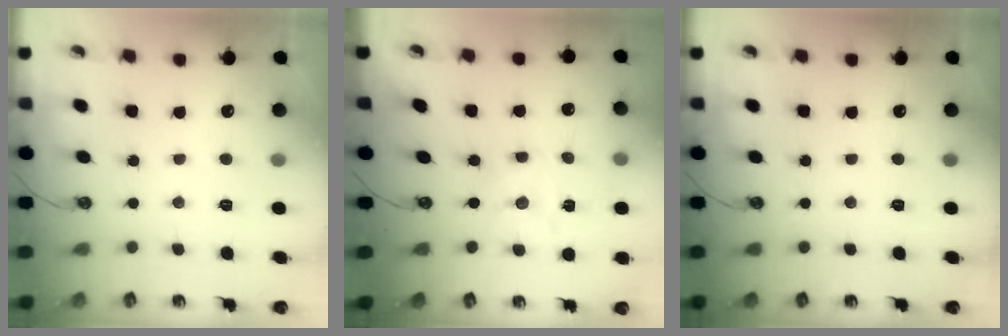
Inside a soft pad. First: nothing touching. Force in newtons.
{"total": 1.4, "press": 1.4, "slide": 0.2}
{"total": 0.0}